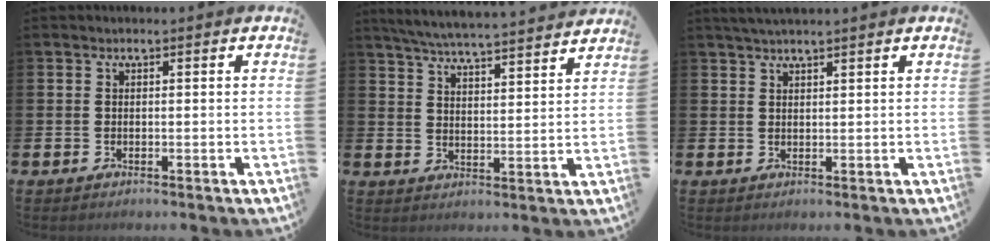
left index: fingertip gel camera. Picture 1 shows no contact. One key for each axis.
{"total": 5.9, "fx": 5.8, "fy": -0.1, "fz": 1.3, "tx": -0.049, "ty": -0.041, "tz": 0.102}
{"total": 1.9, "fx": 1.8, "fy": -0.1, "fz": 0.7, "tx": -0.022, "ty": 0.001, "tz": 0.034}